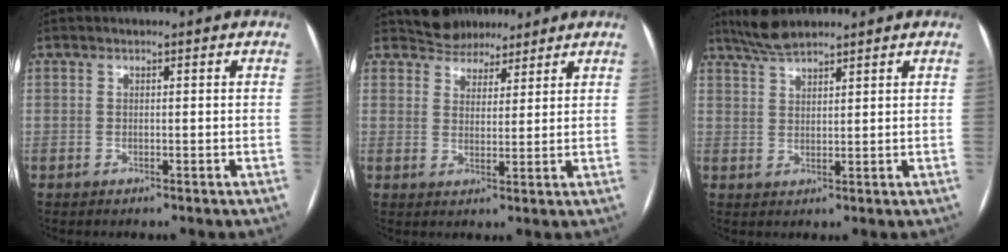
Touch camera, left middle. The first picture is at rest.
{"total": 5.2, "force": [4.6, 2.4, -0.1], "torque": [0.001, 0.010, 0.072]}
{"total": 4.4, "force": [4.1, 0.5, 1.6], "torque": [-0.040, 0.013, 0.083]}